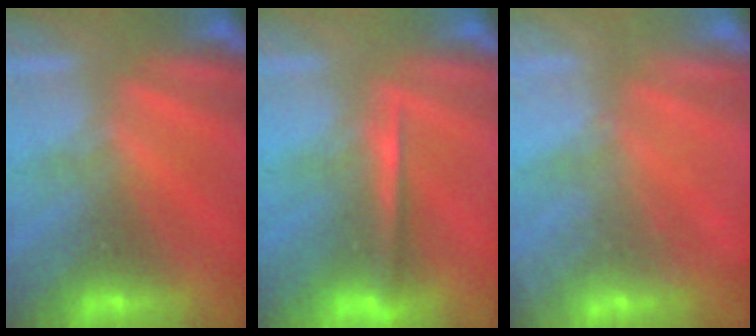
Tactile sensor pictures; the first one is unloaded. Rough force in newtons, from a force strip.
{"total": 1.3}
{"total": 2.4}